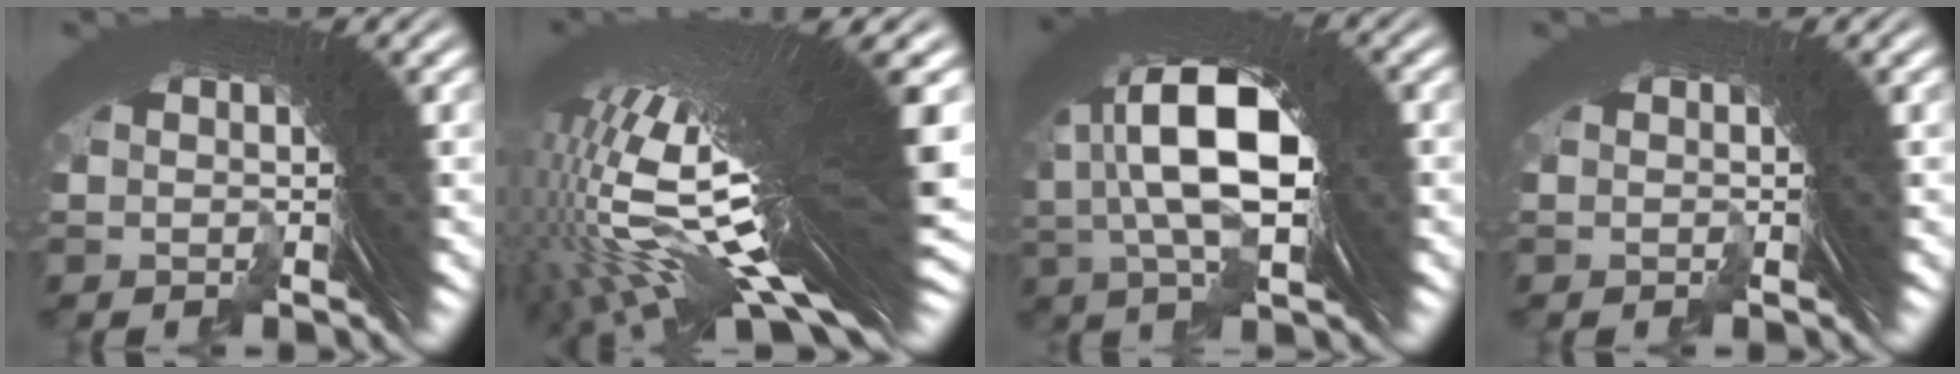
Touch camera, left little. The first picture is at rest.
{"total": 24.7, "force": [2.5, 7.4, 23.4], "torque": [-0.367, 0.032, 0.038]}
{"total": 10.0, "force": [2.4, 4.1, 8.8], "torque": [-0.124, 0.033, 0.020]}
{"total": 0.0}